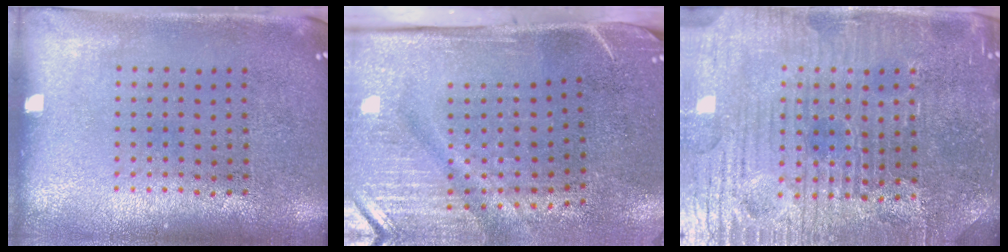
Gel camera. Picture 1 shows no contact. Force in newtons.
{"total": 4.9, "press": 4.0, "slide": 2.8}
{"total": 5.2, "press": 5.0, "slide": 1.4}